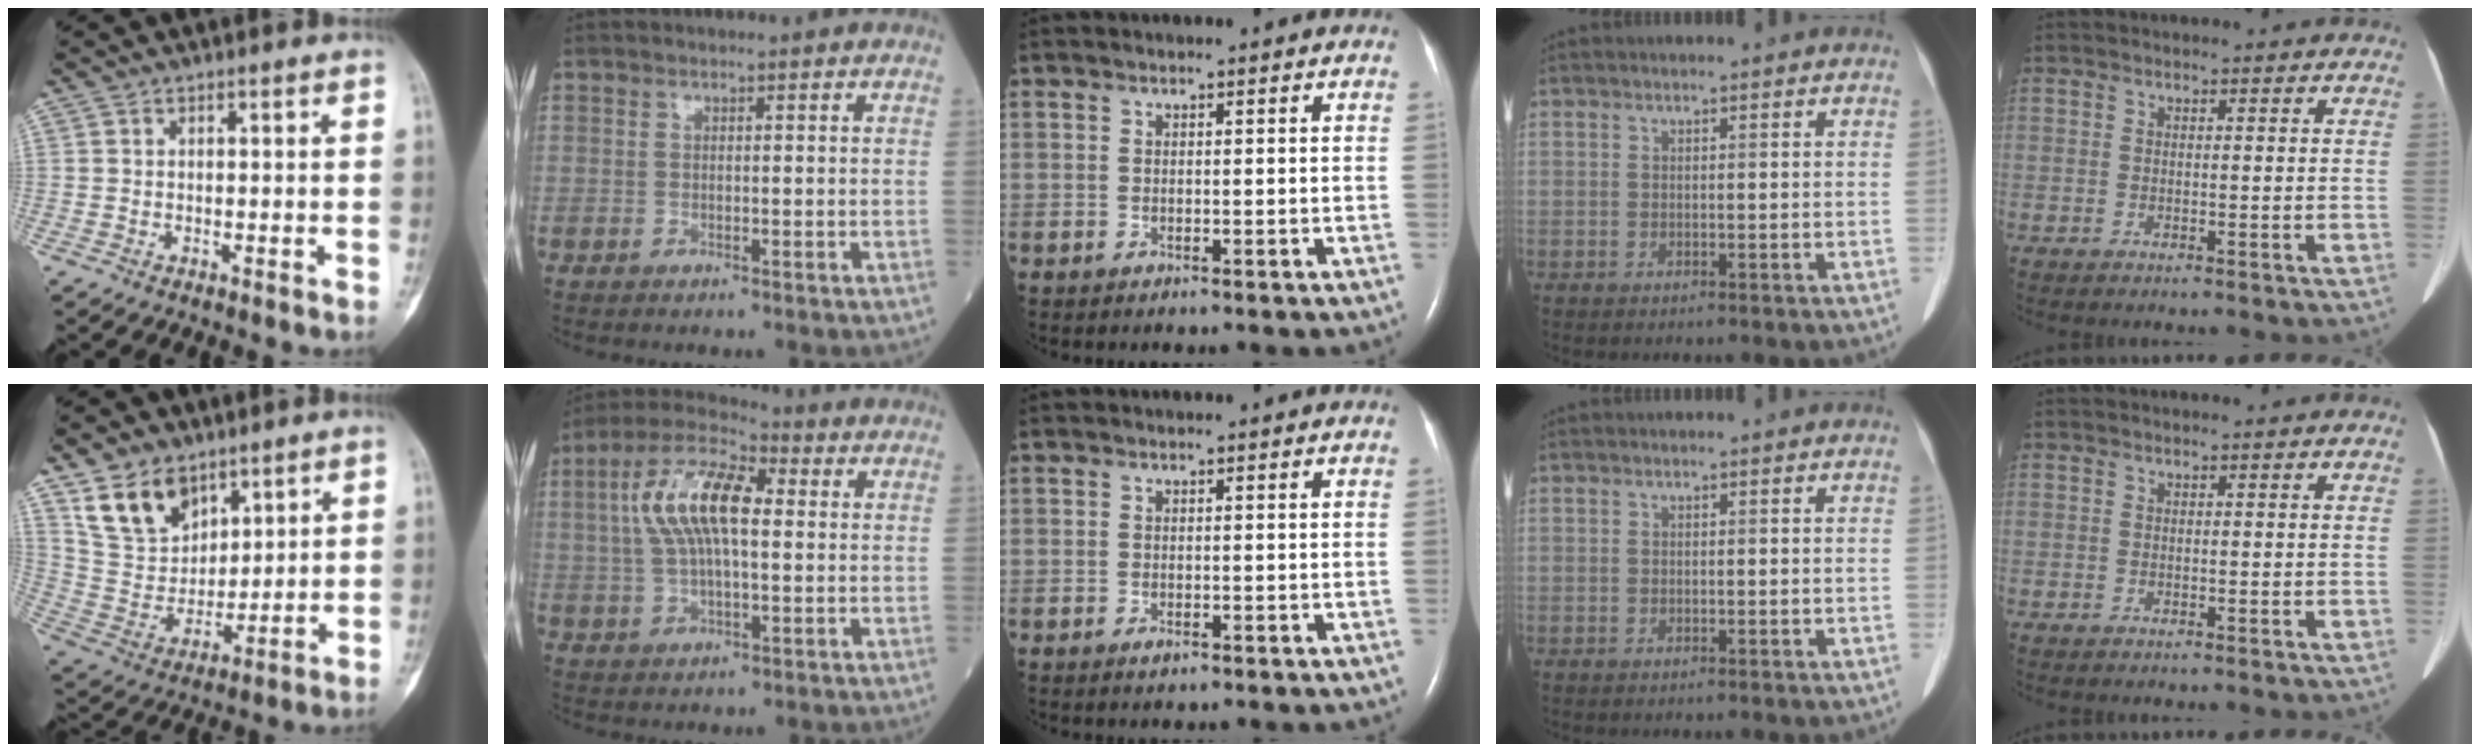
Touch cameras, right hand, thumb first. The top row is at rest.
{"thumb": {"total": 12.5, "force": [8.0, 8.0, 5.2], "torque": [-0.073, -0.040, 0.165]}, "index": {"total": 12.5, "force": [2.0, 4.5, 11.5], "torque": [-0.241, 0.028, 0.034]}, "middle": {"total": 0.8, "force": [-0.5, 0.3, 0.6], "torque": [-0.011, -0.001, -0.005]}}